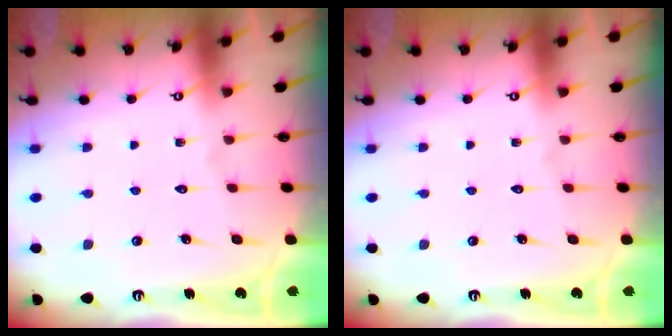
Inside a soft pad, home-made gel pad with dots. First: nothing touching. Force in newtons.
{"total": 0.0}